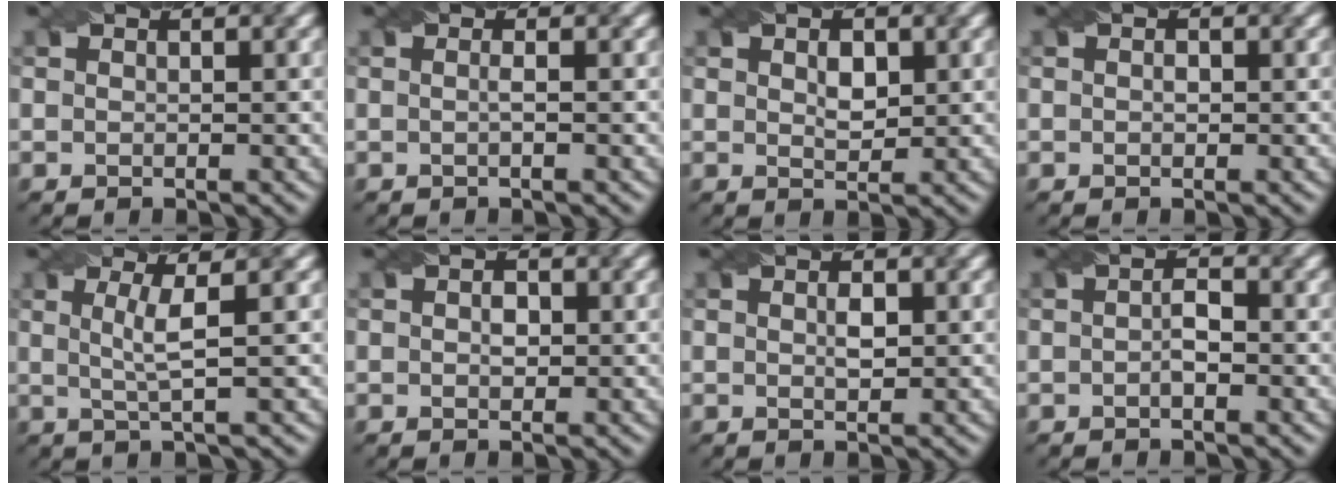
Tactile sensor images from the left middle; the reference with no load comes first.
{"total": 0.8, "force": [-0.1, 0.1, 0.8], "torque": [-0.014, -0.003, -0.005]}
{"total": 2.0, "force": [0.7, 1.1, 1.5], "torque": [-0.026, -0.001, 0.013]}
{"total": 0.7, "force": [0.0, 0.5, 0.6], "torque": [-0.009, 0.000, -0.001]}
{"total": 3.0, "force": [0.6, 0.5, 2.9], "torque": [-0.056, 0.001, 0.014]}
{"total": 1.3, "force": [0.0, 0.9, 1.0], "torque": [-0.016, 0.002, -0.001]}
{"total": 1.4, "force": [0.3, 0.6, 1.3], "torque": [-0.025, 0.001, 0.006]}
{"total": 1.6, "force": [-0.4, 0.6, 1.4], "torque": [-0.029, 0.003, -0.008]}